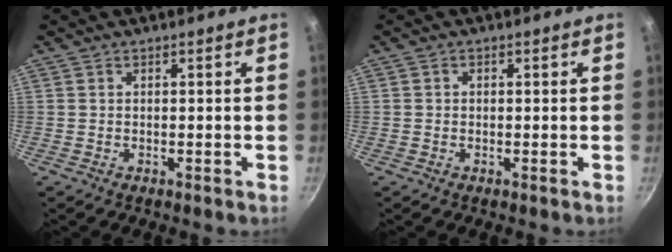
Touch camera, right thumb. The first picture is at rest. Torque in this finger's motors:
{"motor_torque": [0.45, 0.25, -0.35, 0.18, -0.04]}